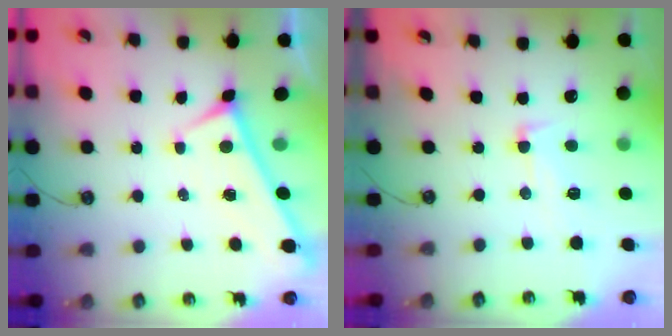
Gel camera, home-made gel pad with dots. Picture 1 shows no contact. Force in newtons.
{"total": 5.7, "press": 5.5, "slide": 1.5}